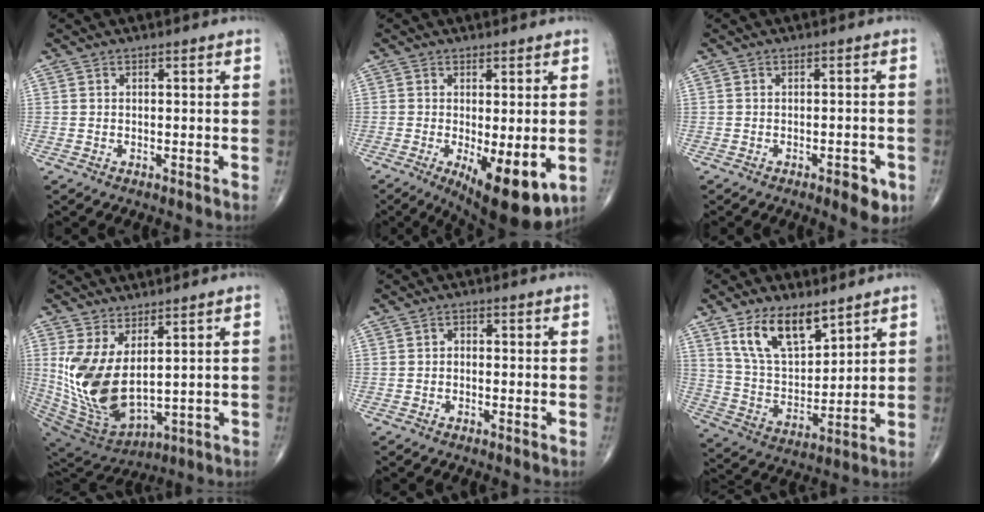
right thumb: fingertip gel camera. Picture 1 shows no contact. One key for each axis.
{"total": 11.7, "fx": -3.3, "fy": 4.0, "fz": 10.4, "tx": -0.146, "ty": -0.025, "tz": -0.038}
{"total": 4.4, "fx": -2.2, "fy": 1.7, "fz": 3.5, "tx": -0.036, "ty": 0.003, "tz": -0.024}
{"total": 14.8, "fx": 3.1, "fy": 7.5, "fz": 12.4, "tx": -0.249, "ty": -0.036, "tz": 0.088}
{"total": 1.2, "fx": -0.2, "fy": 0.9, "fz": 0.7, "tx": -0.004, "ty": 0.005, "tz": -0.008}
{"total": 13.2, "fx": 8.1, "fy": 6.3, "fz": 8.3, "tx": -0.127, "ty": -0.042, "tz": 0.162}